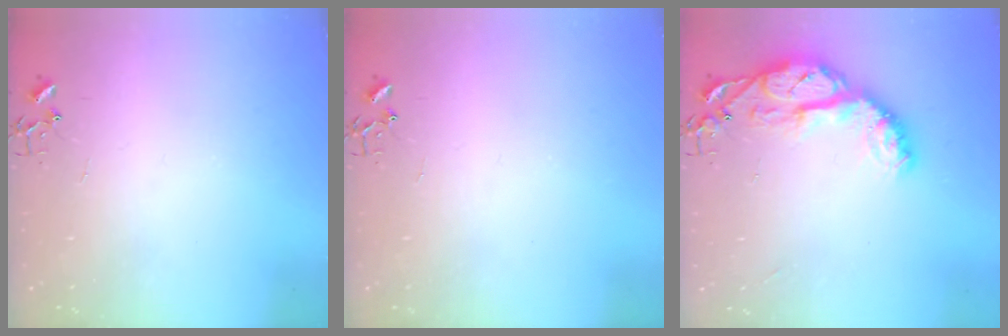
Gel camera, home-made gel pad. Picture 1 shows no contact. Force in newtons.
{"total": 0.0}
{"total": 14.9, "press": 14.8, "slide": 1.5}